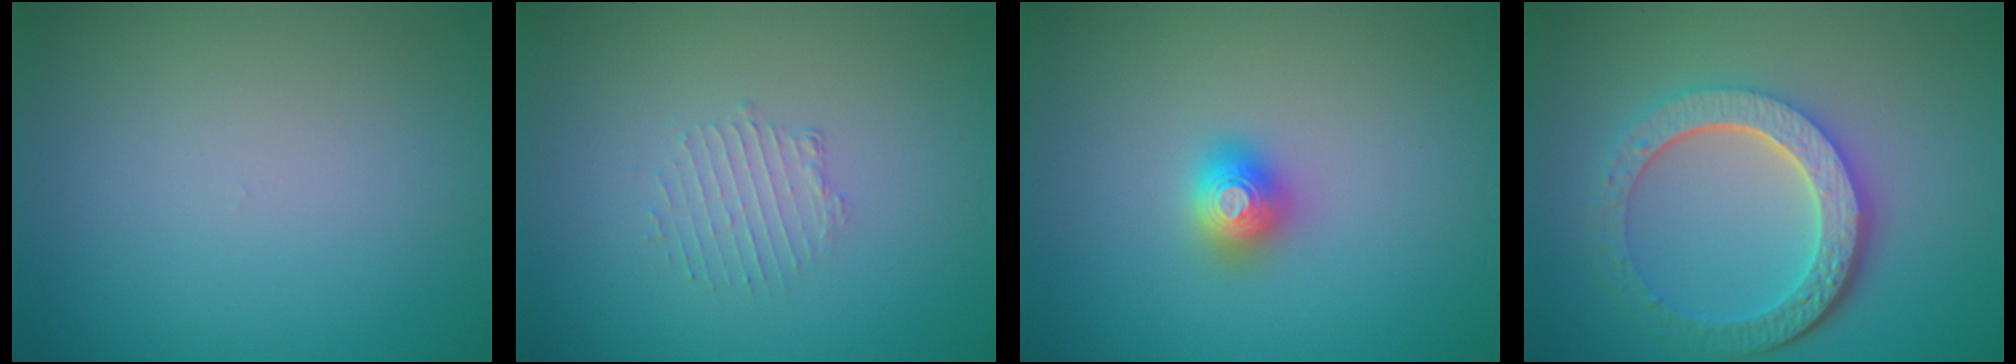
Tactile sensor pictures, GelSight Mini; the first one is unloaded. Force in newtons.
{"total": 1.3, "press": 0.7, "slide": 1.1}
{"total": 2.0, "press": 2.0, "slide": 0.1}
{"total": 6.4, "press": 4.7, "slide": 4.3}